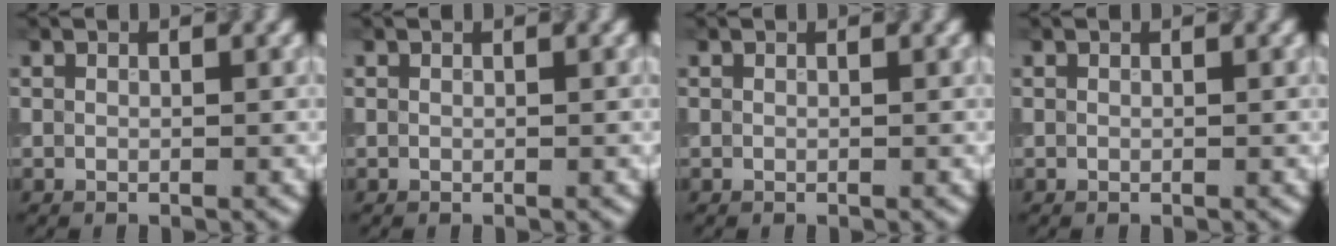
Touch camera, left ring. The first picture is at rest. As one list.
[{"total": 0.0}, {"total": 0.0}, {"total": 0.0}]